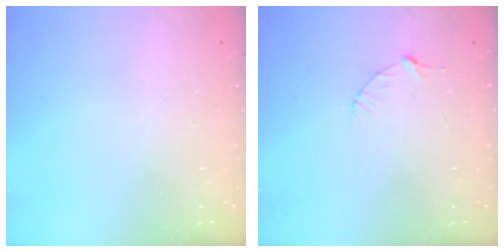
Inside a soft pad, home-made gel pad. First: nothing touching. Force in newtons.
{"total": 3.8, "press": 3.7, "slide": 0.4}